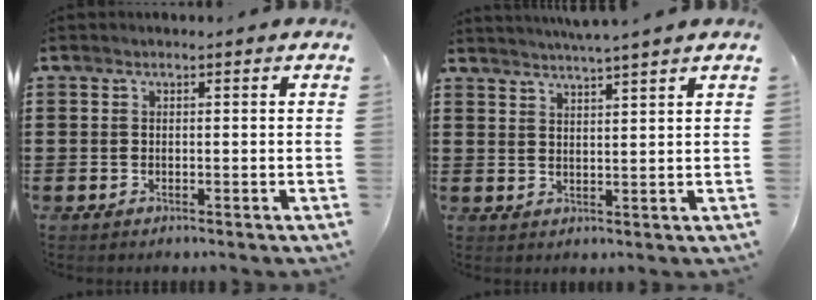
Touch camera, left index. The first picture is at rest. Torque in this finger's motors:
{"motor_torque": [1.02, -0.48, 0.86, 0.21]}